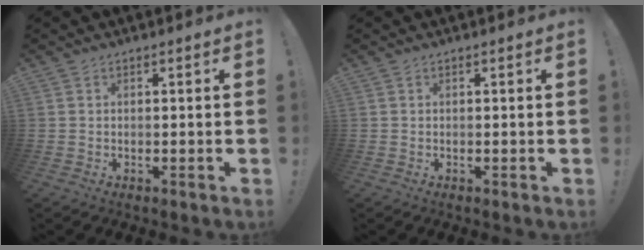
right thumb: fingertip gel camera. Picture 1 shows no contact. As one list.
[{"total": 0.0}]